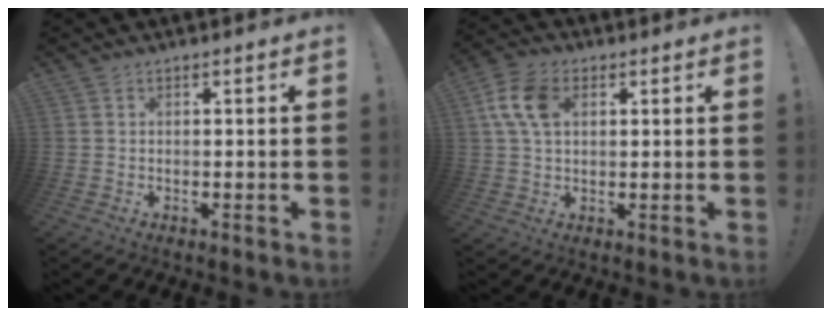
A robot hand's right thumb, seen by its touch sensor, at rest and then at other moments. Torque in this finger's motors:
{"motor_torque": [0.06, 0.28, 0.21, -0.10, 0.02]}